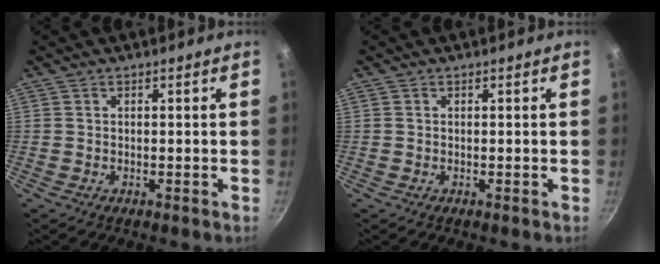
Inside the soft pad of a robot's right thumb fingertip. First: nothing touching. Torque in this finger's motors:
{"motor_torque": [-0.01, -0.15, -0.32, 0.15, -0.02]}